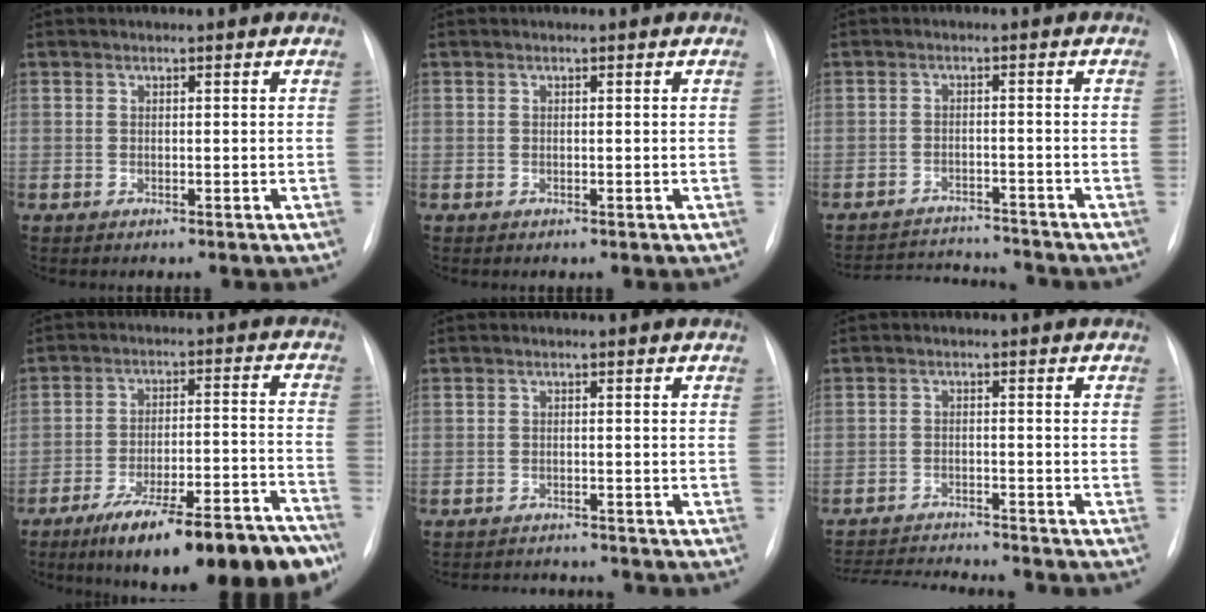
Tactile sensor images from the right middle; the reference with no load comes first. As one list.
[{"total": 0.0}, {"total": 9.4, "force": [-9.3, 0.5, 1.4], "torque": [-0.023, 0.003, -0.138]}, {"total": 20.9, "force": [-15.6, 3.8, 13.4], "torque": [-0.132, 0.028, -0.237]}, {"total": 4.6, "force": [-4.5, 0.5, 0.6], "torque": [-0.004, -0.005, -0.064]}, {"total": 10.9, "force": [-10.4, 0.0, 3.2], "torque": [-0.049, -0.006, -0.161]}]